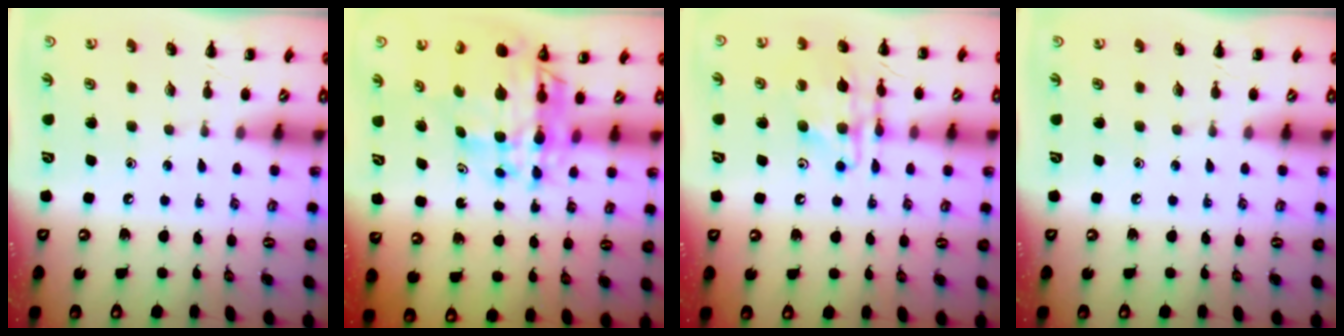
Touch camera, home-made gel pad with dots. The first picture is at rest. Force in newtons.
{"total": 11.5, "press": 10.8, "slide": 3.9}
{"total": 13.9, "press": 13.7, "slide": 2.5}
{"total": 0.0}